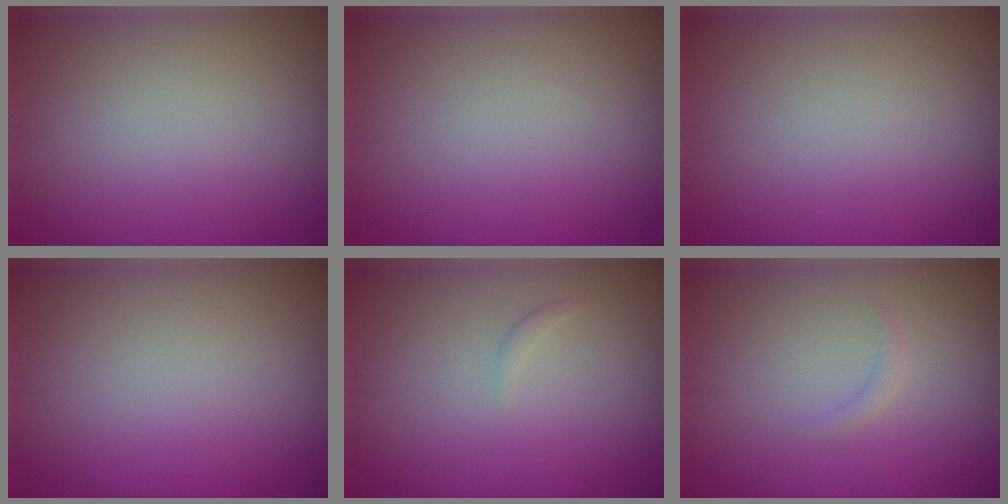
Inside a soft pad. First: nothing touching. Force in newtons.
{"total": 0.0}
{"total": 0.0}
{"total": 0.0}
{"total": 0.5, "press": 0.5, "slide": 0.1}
{"total": 0.7, "press": 0.7, "slide": 0.1}